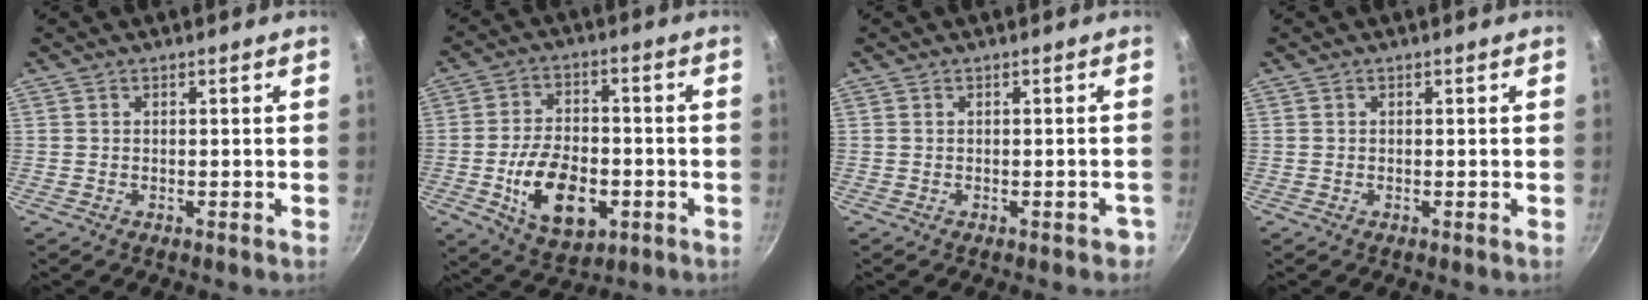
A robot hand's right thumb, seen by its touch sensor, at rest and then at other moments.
{"total": 14.1, "force": [-3.9, 8.3, 10.7], "torque": [-0.164, 0.013, -0.057]}
{"total": 2.2, "force": [-1.3, 1.0, 1.5], "torque": [-0.002, 0.014, -0.010]}
{"total": 0.0}